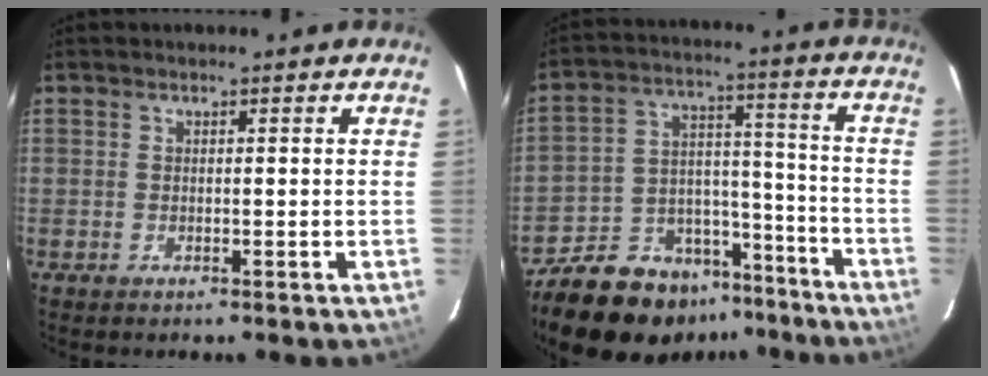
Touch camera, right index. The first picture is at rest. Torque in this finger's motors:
{"motor_torque": [0.42, -0.83, -0.10, -0.21]}